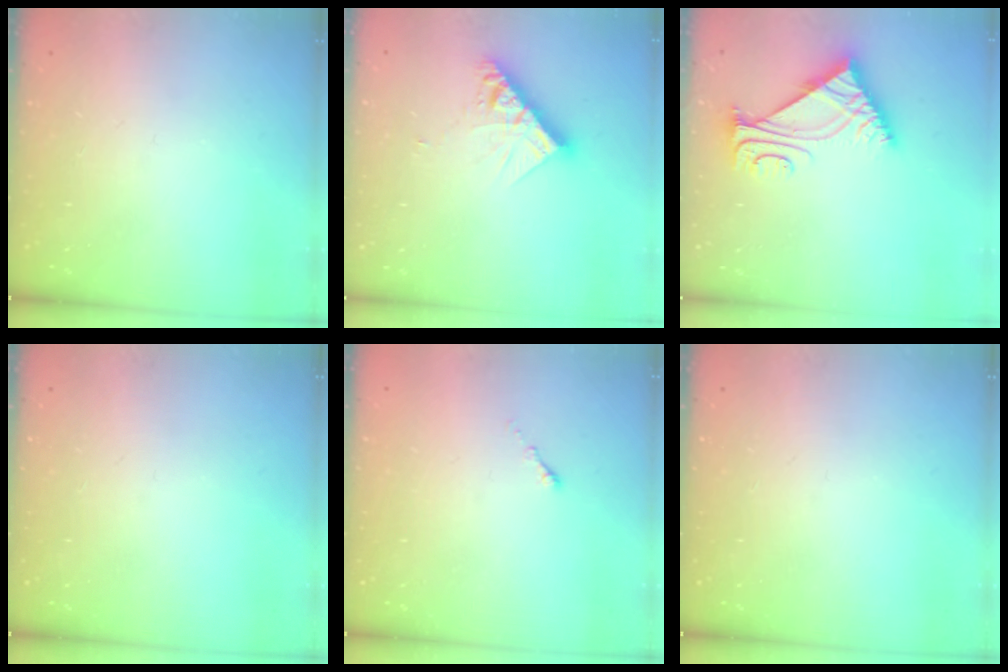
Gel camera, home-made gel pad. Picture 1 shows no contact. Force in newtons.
{"total": 10.1, "press": 10.1, "slide": 0.8}
{"total": 6.7, "press": 6.7, "slide": 0.6}
{"total": 0.0}
{"total": 0.0}
{"total": 0.0}